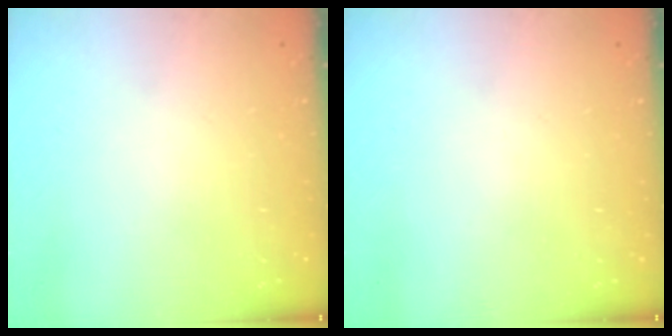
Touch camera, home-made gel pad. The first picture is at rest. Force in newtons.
{"total": 0.0}